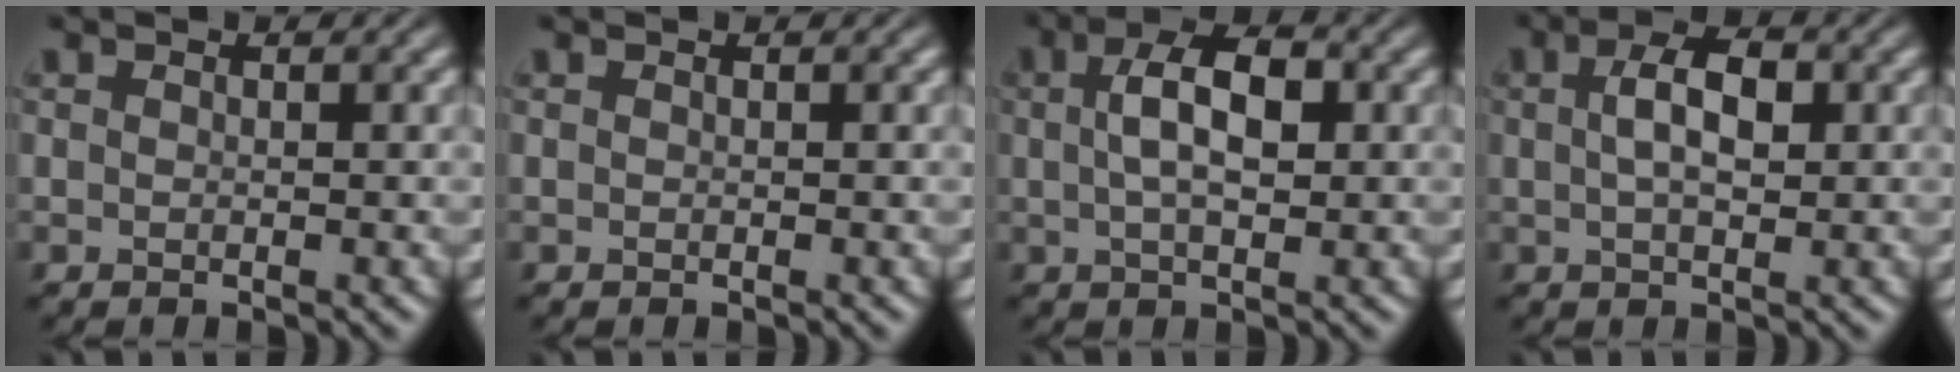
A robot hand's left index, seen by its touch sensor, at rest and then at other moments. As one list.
[{"total": 0.0}, {"total": 5.3, "force": [0.8, 2.5, 4.5], "torque": [-0.083, 0.009, 0.010]}, {"total": 4.2, "force": [0.7, 2.1, 3.6], "torque": [-0.069, 0.006, 0.009]}]